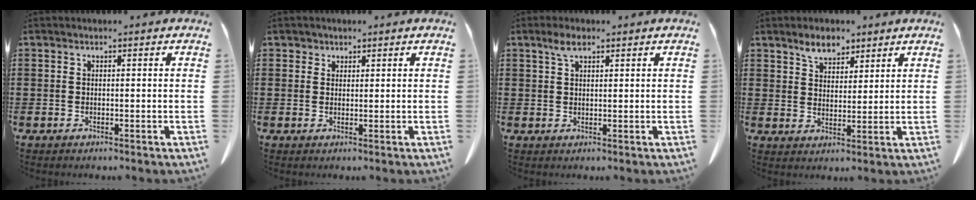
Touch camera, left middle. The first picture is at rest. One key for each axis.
{"total": 1.3, "fx": 1.0, "fy": 0.8, "fz": 0.1, "tx": -0.006, "ty": 0.002, "tz": 0.020}
{"total": 2.8, "fx": 1.7, "fy": 1.1, "fz": 1.9, "tx": -0.043, "ty": 0.004, "tz": 0.031}
{"total": 4.8, "fx": 3.9, "fy": 2.3, "fz": 1.7, "tx": -0.037, "ty": -0.003, "tz": 0.071}